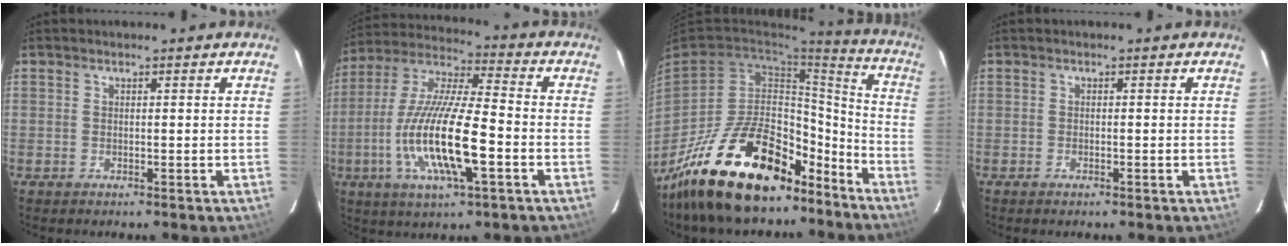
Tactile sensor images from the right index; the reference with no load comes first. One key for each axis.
{"total": 17.9, "fx": -5.2, "fy": 3.7, "fz": 16.7, "tx": -0.332, "ty": -0.013, "tz": -0.101}
{"total": 28.1, "fx": -20.3, "fy": 12.3, "fz": 15.1, "tx": -0.266, "ty": 0.030, "tz": -0.298}
{"total": 0.9, "fx": -0.7, "fy": 0.4, "fz": 0.3, "tx": -0.006, "ty": -0.004, "tz": -0.014}